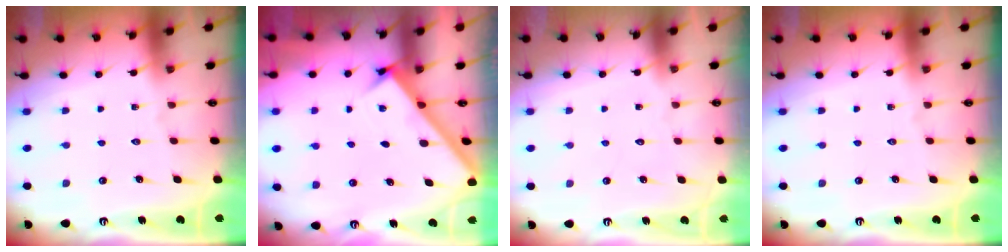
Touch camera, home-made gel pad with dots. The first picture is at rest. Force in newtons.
{"total": 2.9, "press": 2.8, "slide": 0.3}
{"total": 1.5, "press": 1.5, "slide": 0.0}
{"total": 0.0}